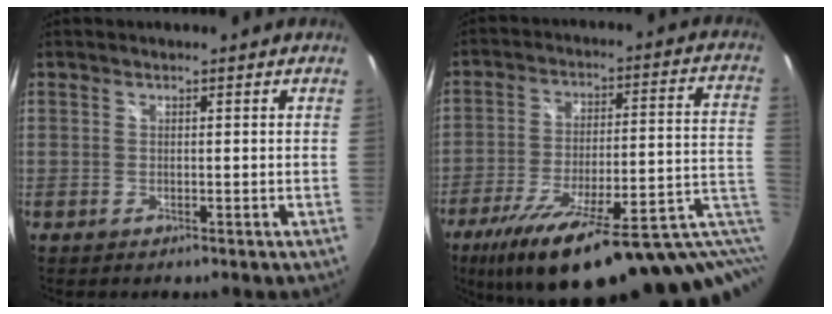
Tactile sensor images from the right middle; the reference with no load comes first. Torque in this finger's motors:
{"motor_torque": [1.08, -1.06, 0.91, 0.12]}